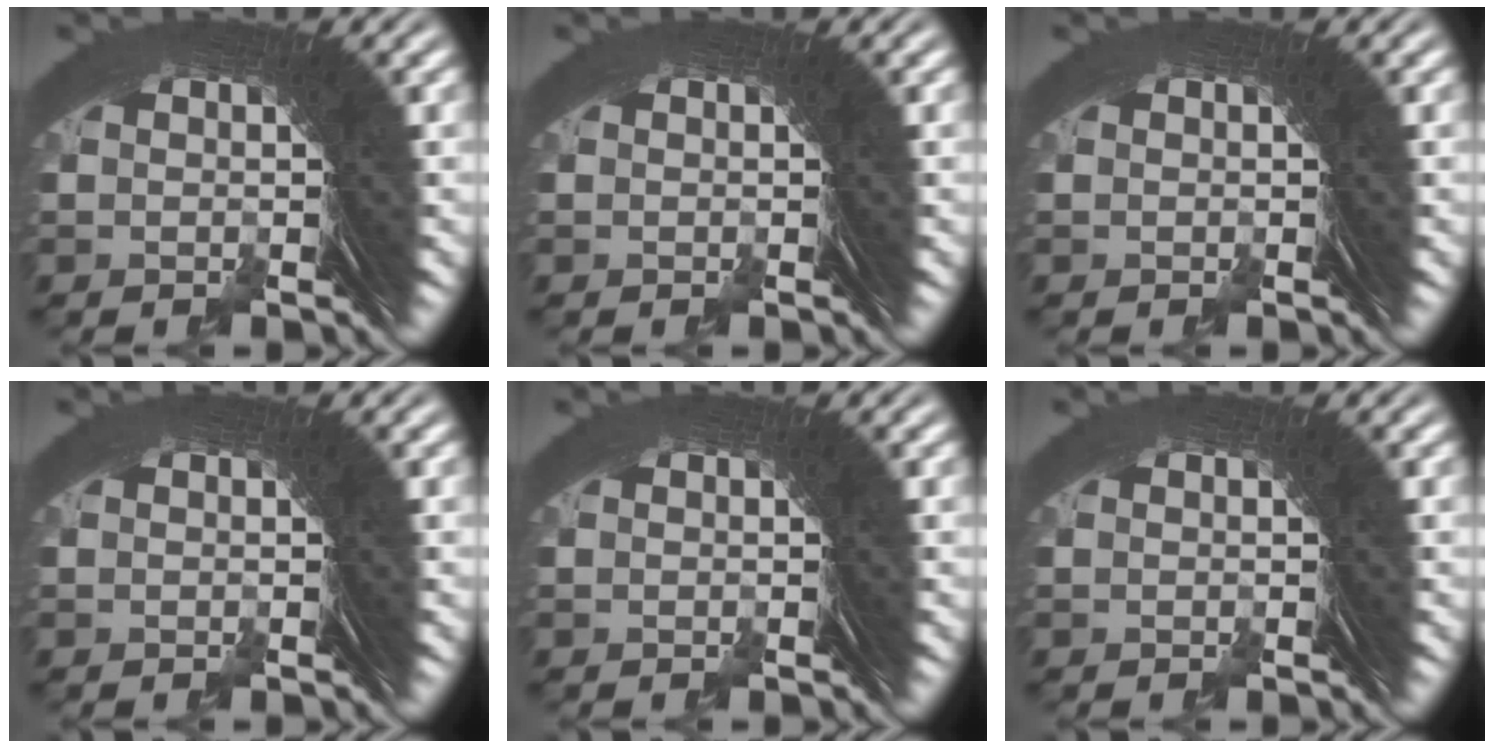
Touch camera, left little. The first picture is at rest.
{"total": 0.0}
{"total": 0.0}
{"total": 0.0}
{"total": 0.0}
{"total": 0.0}